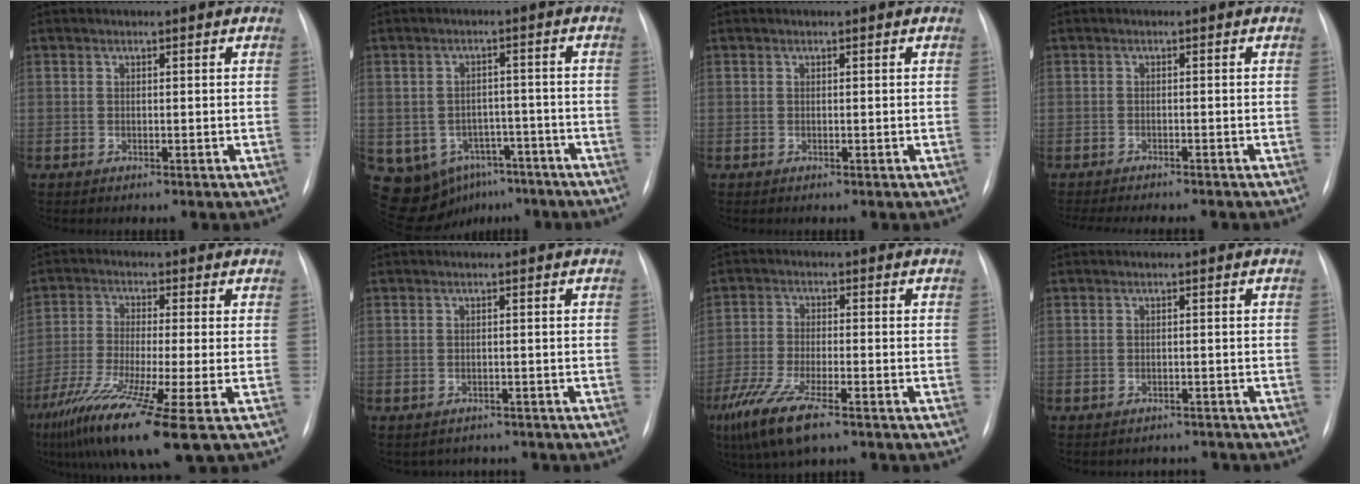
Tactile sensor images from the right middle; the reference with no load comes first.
{"total": 11.2, "force": [-6.1, 8.7, 3.4], "torque": [-0.062, 0.026, -0.077]}
{"total": 0.0}
{"total": 10.7, "force": [-9.5, 1.7, 4.6], "torque": [-0.061, -0.011, -0.124]}
{"total": 13.3, "force": [-7.4, -0.7, 11.0], "torque": [-0.216, -0.046, -0.135]}
{"total": 2.9, "force": [-2.5, 1.5, -0.1], "torque": [-0.001, 0.011, -0.029]}
{"total": 9.2, "force": [-5.9, 1.6, 6.9], "torque": [-0.145, -0.025, -0.105]}
{"total": 2.9, "force": [-2.6, 1.2, -0.4], "torque": [0.007, 0.008, -0.032]}